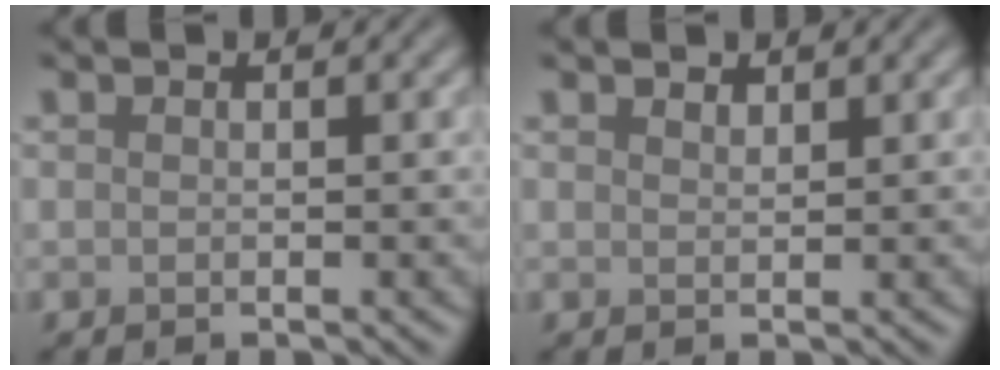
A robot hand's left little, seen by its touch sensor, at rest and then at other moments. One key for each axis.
{"total": 0.9, "fx": 0.8, "fy": 0.2, "fz": 0.2, "tx": -0.004, "ty": -0.002, "tz": 0.017}